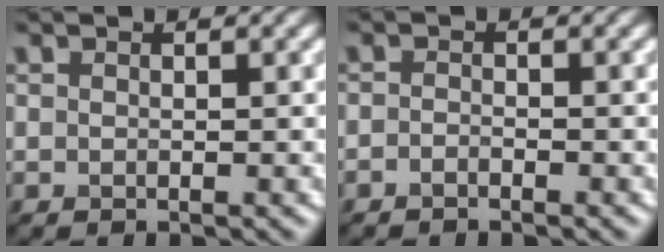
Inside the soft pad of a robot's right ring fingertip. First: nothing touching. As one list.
[{"total": 0.8, "force": [-0.7, 0.2, 0.4], "torque": [-0.007, 0.000, -0.014]}]